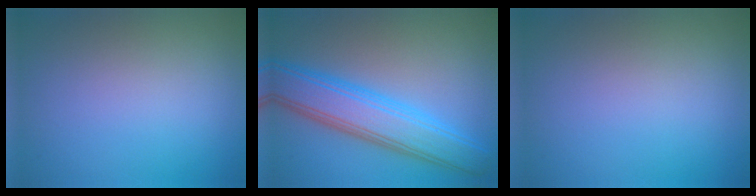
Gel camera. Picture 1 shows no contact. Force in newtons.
{"total": 7.2, "press": 7.1, "slide": 0.3}
{"total": 0.0}